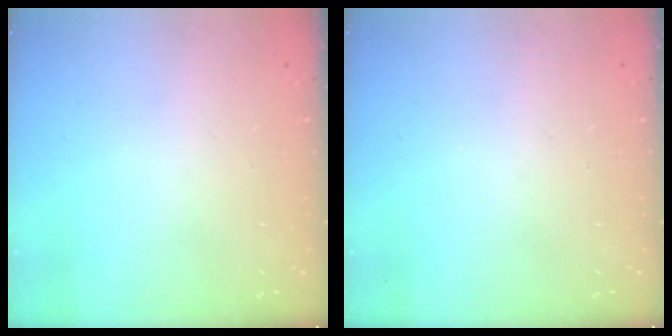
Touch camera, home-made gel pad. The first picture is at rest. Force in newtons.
{"total": 0.0}